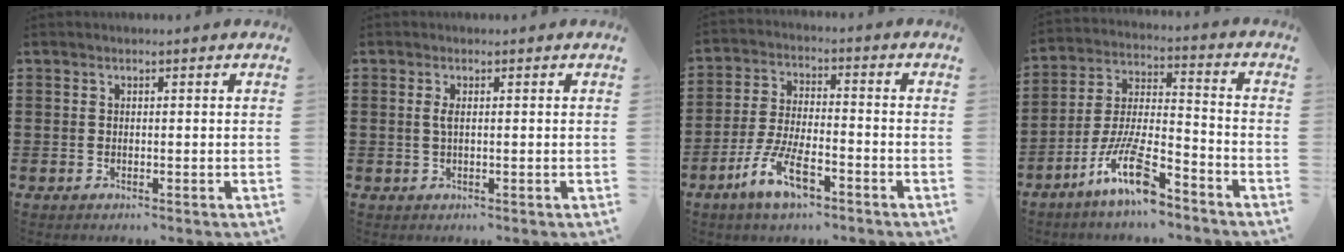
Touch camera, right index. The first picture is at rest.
{"total": 1.3, "force": [0.2, 0.3, 1.3], "torque": [-0.025, 0.001, 0.002]}
{"total": 8.6, "force": [-5.1, 2.8, 6.3], "torque": [-0.141, 0.000, -0.095]}
{"total": 11.9, "force": [-7.9, 2.7, 8.4], "torque": [-0.183, 0.006, -0.155]}